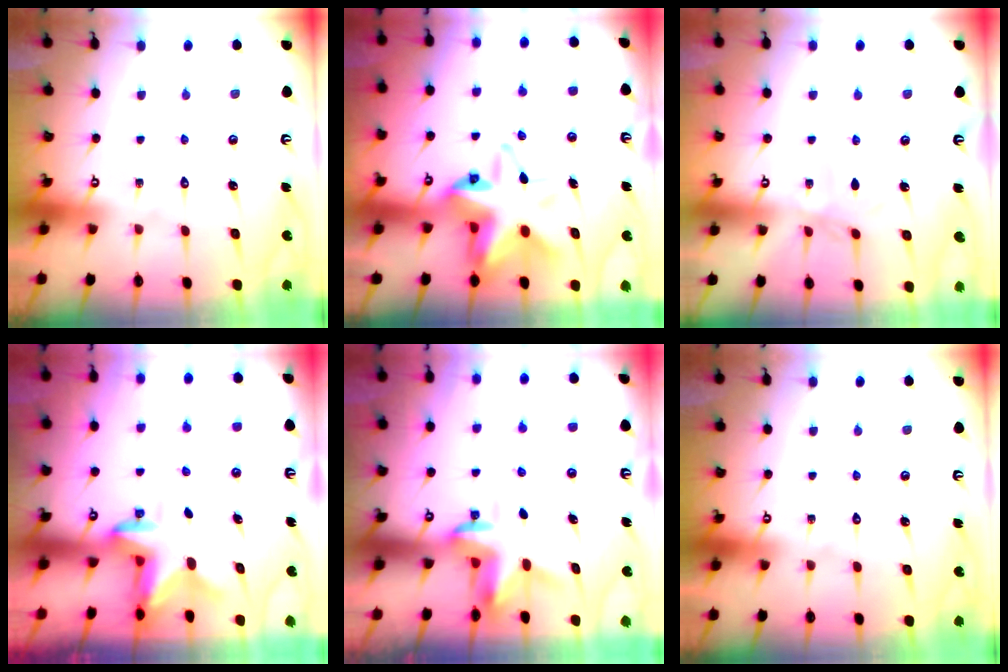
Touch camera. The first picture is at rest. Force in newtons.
{"total": 12.3, "press": 12.0, "slide": 2.4}
{"total": 2.2, "press": 2.2, "slide": 0.4}
{"total": 2.8, "press": 2.7, "slide": 0.5}
{"total": 3.6, "press": 3.6, "slide": 0.2}
{"total": 0.0}